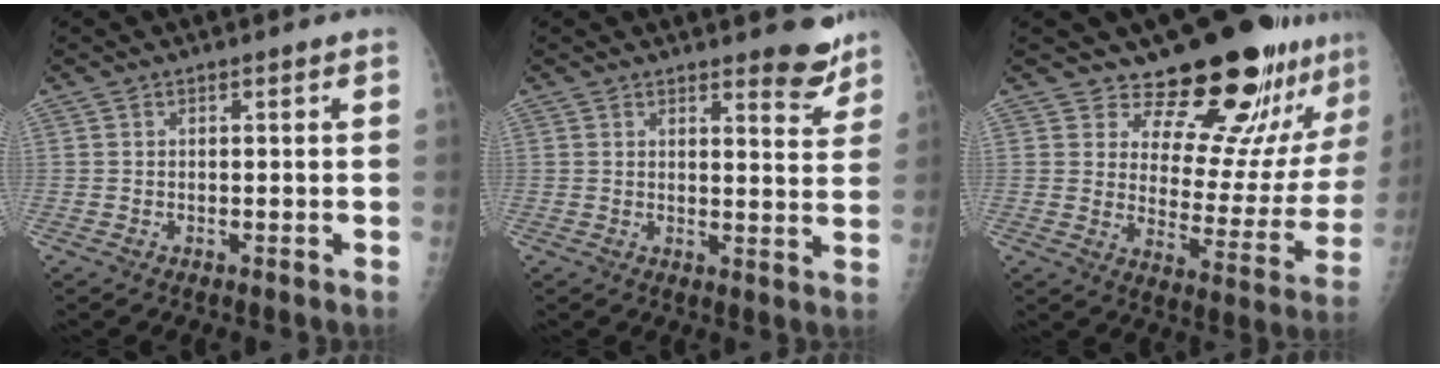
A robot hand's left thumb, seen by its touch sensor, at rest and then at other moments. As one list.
[{"total": 6.0, "force": [4.9, 1.9, 2.9], "torque": [-0.010, -0.037, 0.055]}, {"total": 19.4, "force": [16.3, 6.5, 8.2], "torque": [-0.049, -0.130, 0.211]}]